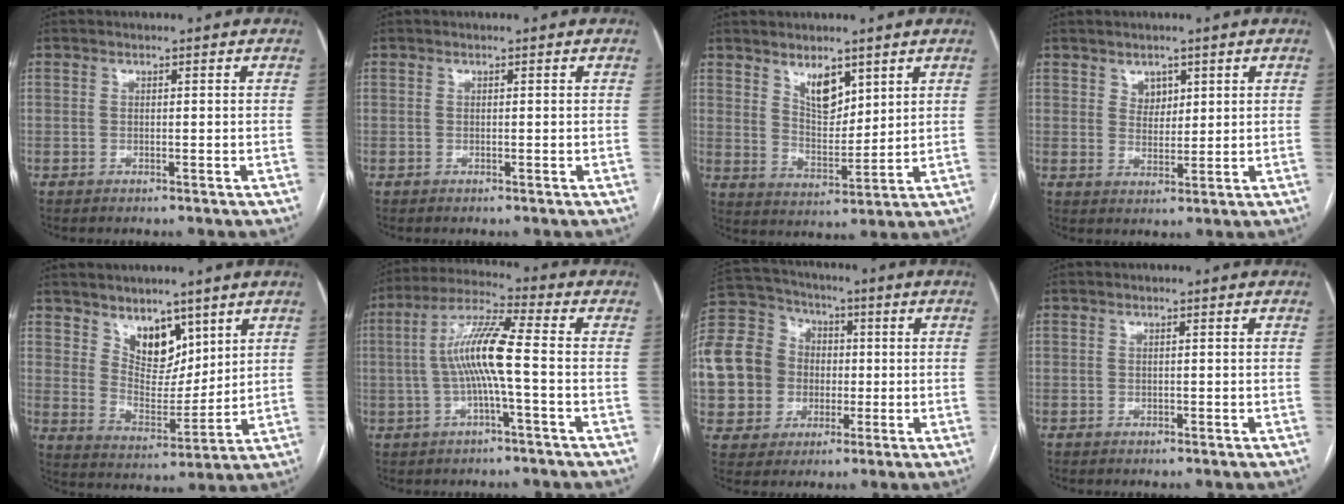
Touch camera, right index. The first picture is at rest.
{"total": 0.0}
{"total": 6.4, "force": [4.0, 2.9, 4.0], "torque": [-0.072, -0.009, 0.080]}
{"total": 3.2, "force": [1.7, 2.3, 1.5], "torque": [-0.022, 0.001, 0.035]}
{"total": 8.4, "force": [5.4, 4.5, 4.6], "torque": [-0.074, -0.005, 0.106]}
{"total": 9.7, "force": [-1.0, 0.3, 9.6], "torque": [-0.190, 0.022, -0.024]}
{"total": 22.1, "force": [-1.5, 20.0, 9.2], "torque": [-0.285, 0.060, -0.015]}
{"total": 0.0}